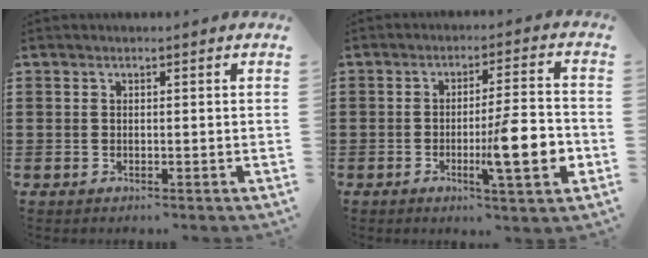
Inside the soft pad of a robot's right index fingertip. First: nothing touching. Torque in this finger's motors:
{"motor_torque": [2.14, 0.00, 0.67, 0.16]}